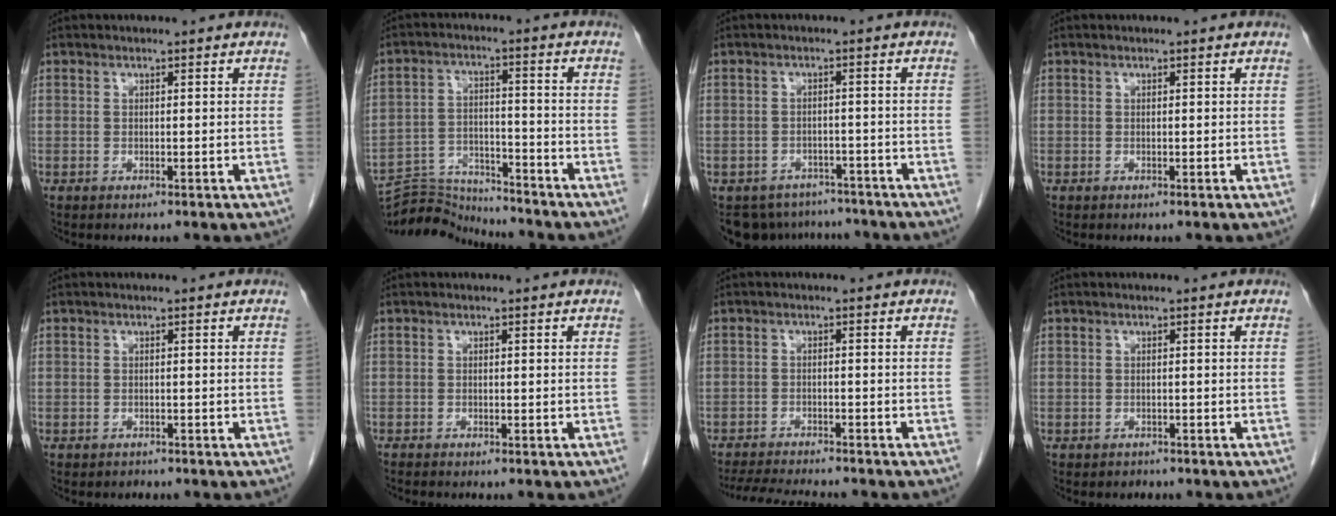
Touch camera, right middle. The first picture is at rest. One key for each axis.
{"total": 10.6, "fx": -10.5, "fy": 0.7, "fz": 0.8, "tx": -0.012, "ty": 0.009, "tz": -0.185}
{"total": 8.7, "fx": -7.6, "fy": 4.1, "fz": 0.7, "tx": -0.006, "ty": 0.010, "tz": -0.095}
{"total": 0.0}
{"total": 0.8, "fx": -0.6, "fy": 0.4, "fz": -0.1, "tx": -0.005, "ty": 0.000, "tz": -0.013}
{"total": 1.0, "fx": -0.9, "fy": 0.1, "fz": 0.4, "tx": -0.009, "ty": -0.004, "tz": -0.013}
{"total": 8.7, "fx": -8.1, "fy": 0.6, "fz": 3.3, "tx": -0.052, "ty": -0.012, "tz": -0.126}
{"total": 0.9, "fx": -0.7, "fy": 0.5, "fz": -0.1, "tx": -0.006, "ty": 0.001, "tz": -0.014}